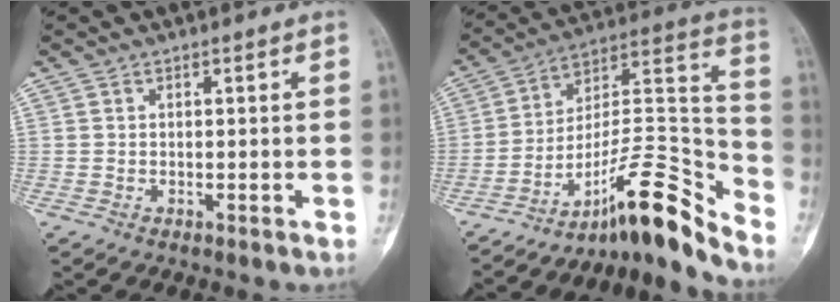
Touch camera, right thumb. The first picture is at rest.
{"total": 17.6, "force": [-13.5, 3.4, 10.9], "torque": [-0.137, 0.142, -0.221]}